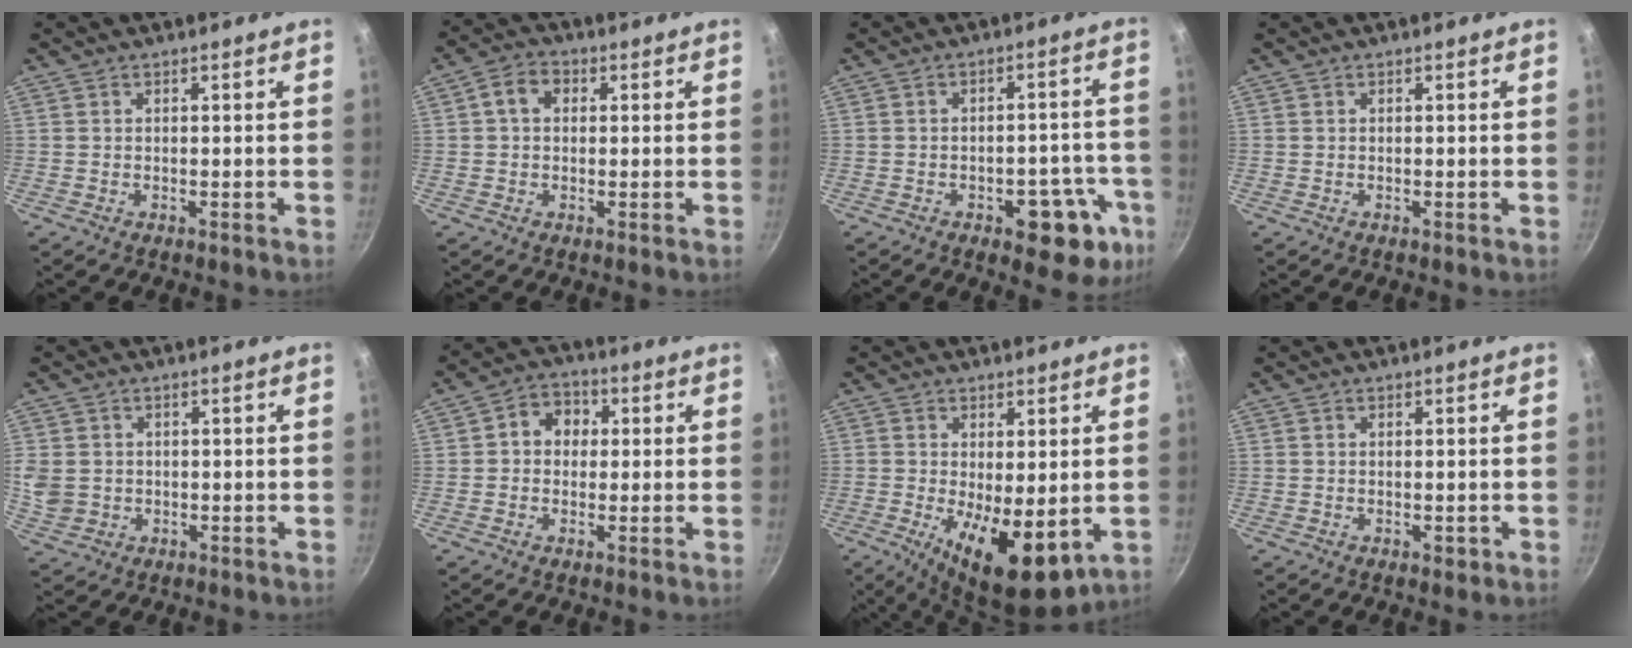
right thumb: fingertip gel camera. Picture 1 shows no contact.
{"total": 5.1, "force": [1.0, 3.9, 3.1], "torque": [-0.041, 0.013, 0.007]}
{"total": 12.6, "force": [-5.5, 6.5, 9.3], "torque": [-0.053, 0.033, -0.064]}
{"total": 0.0}
{"total": 6.9, "force": [0.2, 6.0, 3.3], "torque": [-0.059, -0.004, 0.009]}
{"total": 6.7, "force": [0.9, 5.6, 3.5], "torque": [-0.025, 0.012, 0.000]}
{"total": 11.8, "force": [-1.8, 4.8, 10.7], "torque": [-0.159, -0.015, -0.016]}
{"total": 1.2, "force": [-0.2, 0.9, 0.8], "torque": [-0.006, 0.001, -0.002]}